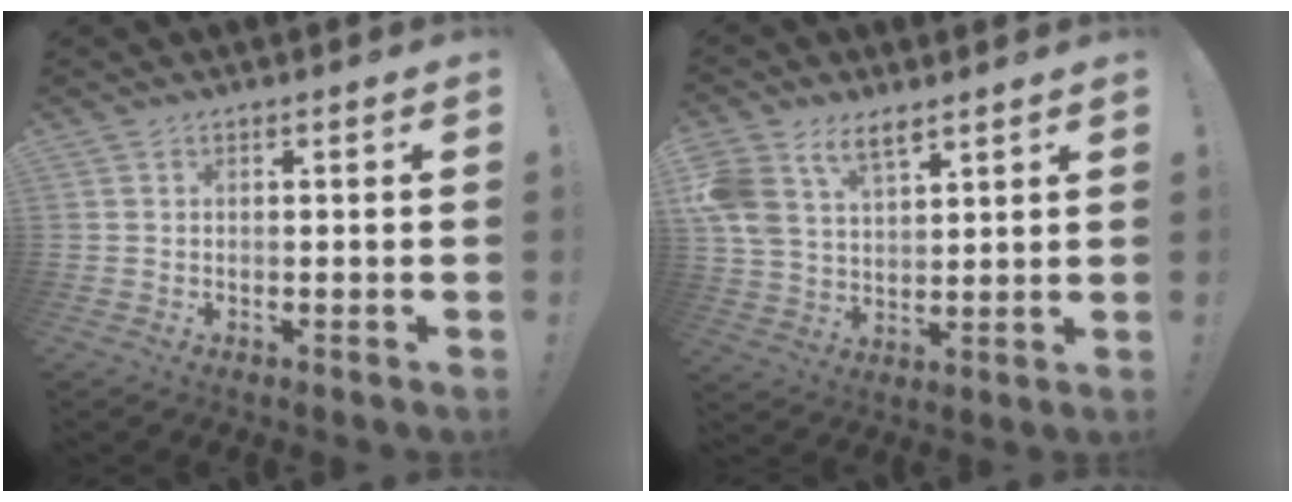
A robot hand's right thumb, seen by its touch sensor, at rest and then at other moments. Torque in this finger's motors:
{"motor_torque": [0.21, 0.24, 1.12, 0.39, 0.11]}